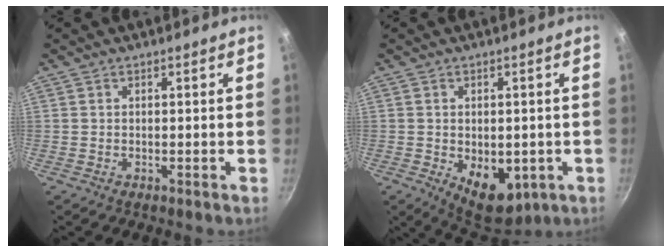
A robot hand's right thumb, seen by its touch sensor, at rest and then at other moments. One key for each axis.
{"total": 9.9, "fx": -2.4, "fy": 6.1, "fz": 7.4, "tx": -0.071, "ty": -0.008, "tz": -0.017}